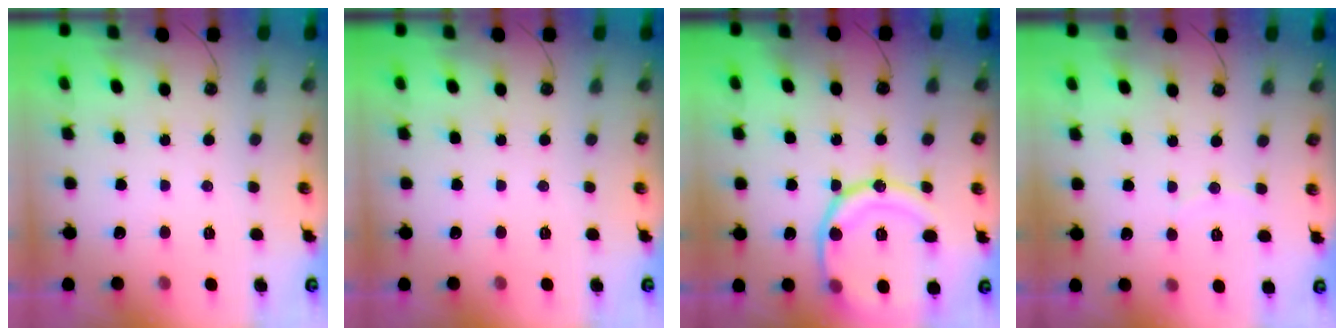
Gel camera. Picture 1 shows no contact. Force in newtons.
{"total": 0.0}
{"total": 17.6, "press": 17.5, "slide": 1.9}
{"total": 2.7, "press": 2.7, "slide": 0.3}